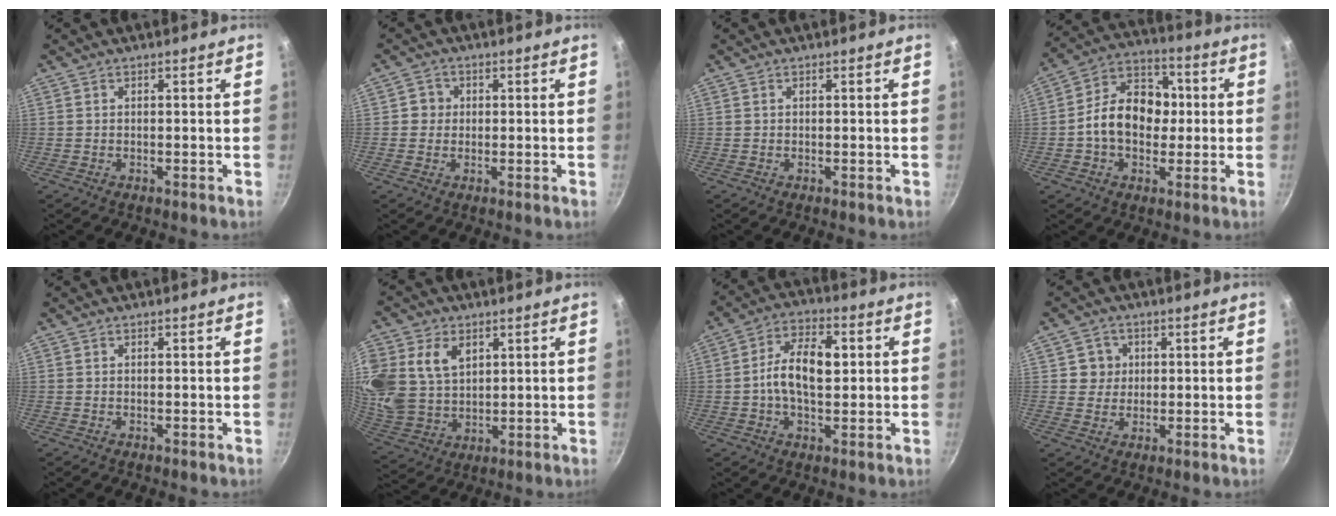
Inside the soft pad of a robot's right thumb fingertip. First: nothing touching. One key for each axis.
{"total": 2.8, "fx": 0.1, "fy": 2.7, "fz": 0.6, "tx": 0.010, "ty": 0.005, "tz": -0.005}
{"total": 0.0}
{"total": 14.0, "fx": -0.3, "fy": 10.4, "fz": 9.4, "tx": -0.110, "ty": 0.031, "tz": -0.024}
{"total": 0.0}
{"total": 18.6, "fx": 5.8, "fy": 13.9, "fz": 11.0, "tx": -0.250, "ty": -0.004, "tz": 0.125}
{"total": 10.8, "fx": 0.8, "fy": 6.1, "fz": 8.8, "tx": -0.138, "ty": 0.017, "tz": 0.001}
{"total": 4.1, "fx": 0.9, "fy": 4.0, "fz": 0.6, "tx": 0.022, "ty": 0.005, "tz": 0.010}